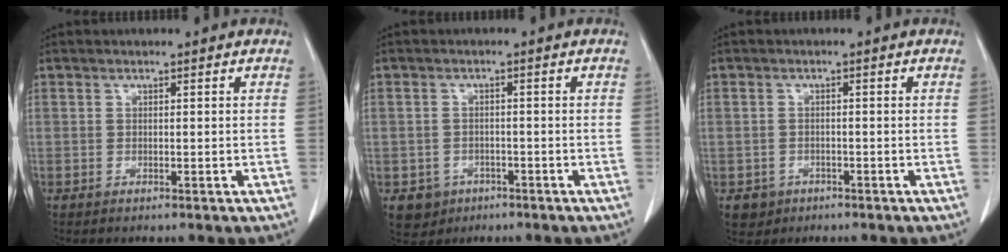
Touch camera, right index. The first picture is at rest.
{"total": 4.0, "force": [-1.8, 3.5, 0.4], "torque": [-0.001, 0.010, -0.022]}
{"total": 2.8, "force": [-1.2, 2.6, 0.3], "torque": [0.003, 0.009, -0.015]}